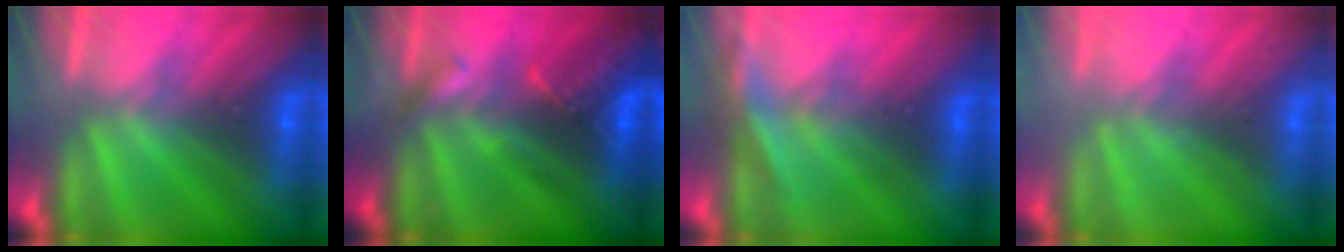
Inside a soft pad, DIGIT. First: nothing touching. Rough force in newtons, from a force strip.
{"total": 2.7}
{"total": 2.9}
{"total": 2.1}